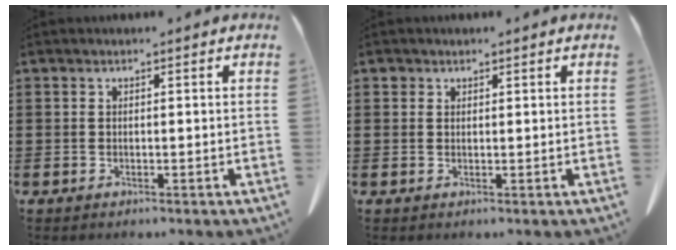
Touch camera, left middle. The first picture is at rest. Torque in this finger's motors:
{"motor_torque": [0.33, 0.44, 0.01, 0.01]}